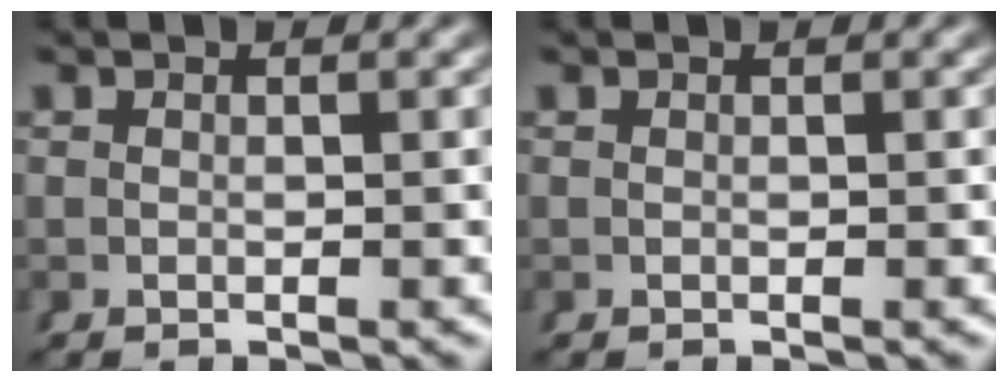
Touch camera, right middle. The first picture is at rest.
{"total": 0.0}